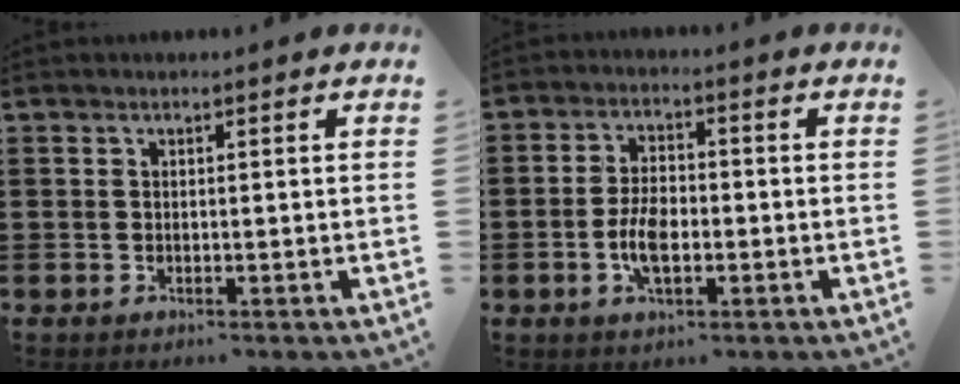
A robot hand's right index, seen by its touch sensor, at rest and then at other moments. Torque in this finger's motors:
{"motor_torque": [1.16, 0.97, 0.19, 0.04]}